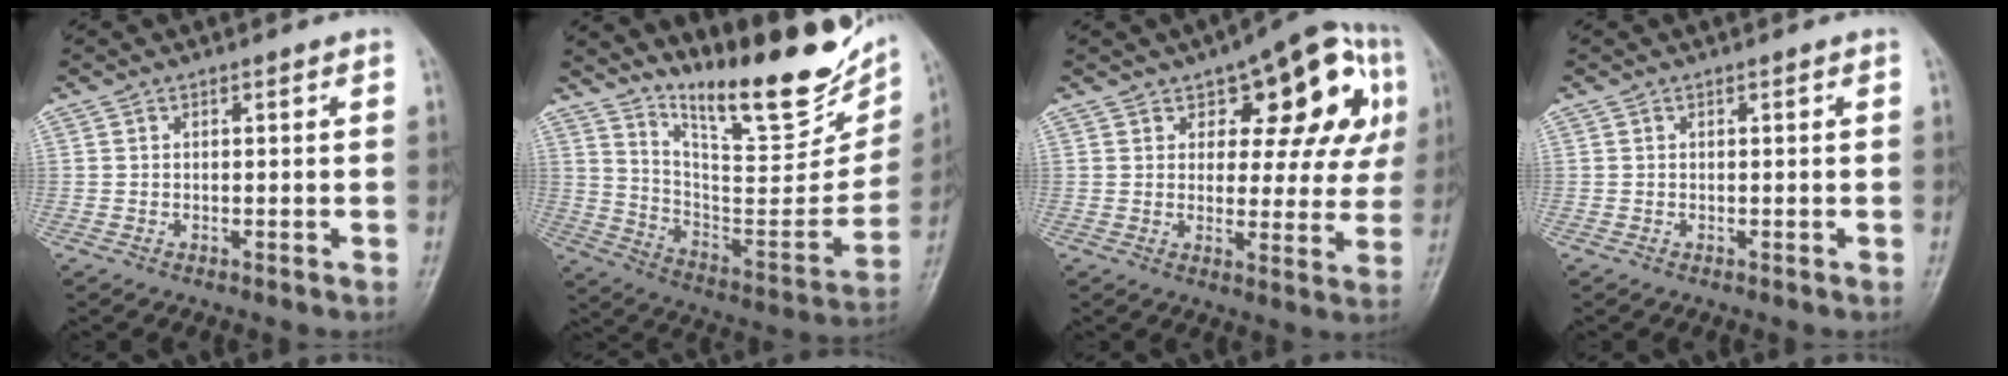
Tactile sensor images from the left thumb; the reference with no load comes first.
{"total": 25.1, "force": [17.7, 7.0, 16.4], "torque": [-0.204, -0.098, 0.281]}
{"total": 18.5, "force": [7.0, 9.0, 14.5], "torque": [-0.133, 0.006, 0.087]}
{"total": 0.0}